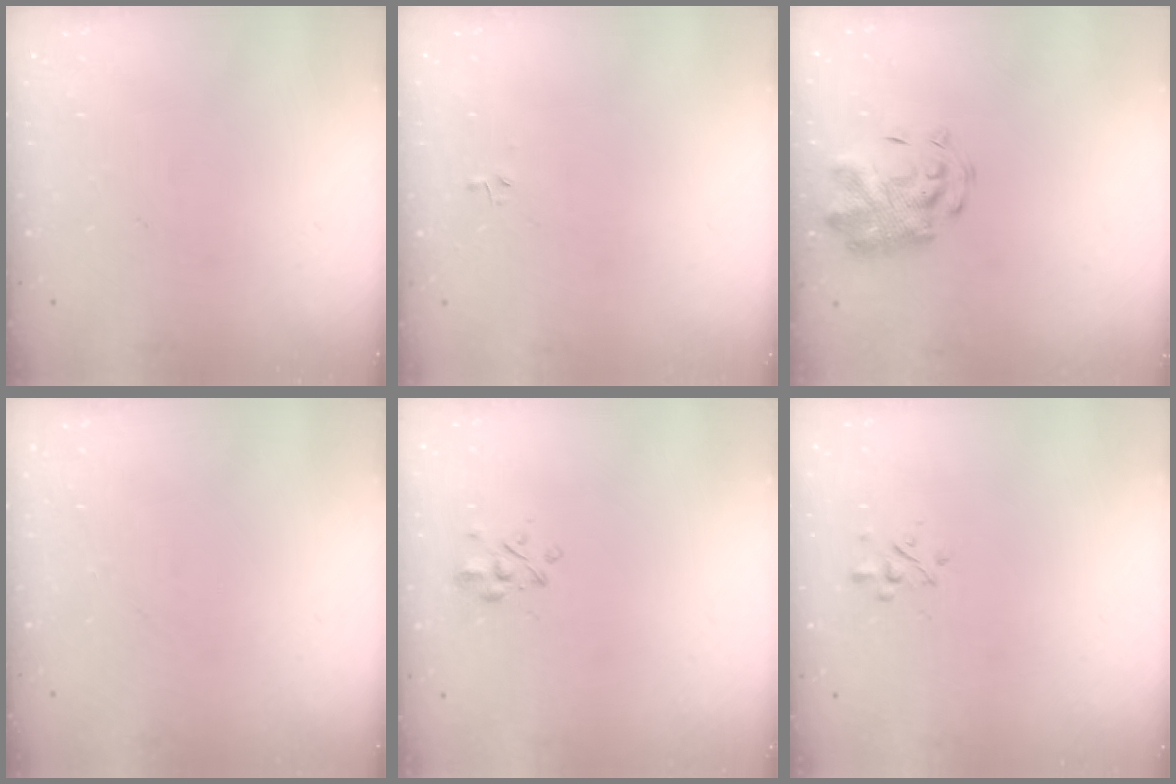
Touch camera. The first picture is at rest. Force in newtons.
{"total": 0.0}
{"total": 3.8, "press": 3.6, "slide": 1.3}
{"total": 0.0}
{"total": 2.6, "press": 2.4, "slide": 1.0}
{"total": 2.2, "press": 2.0, "slide": 0.9}